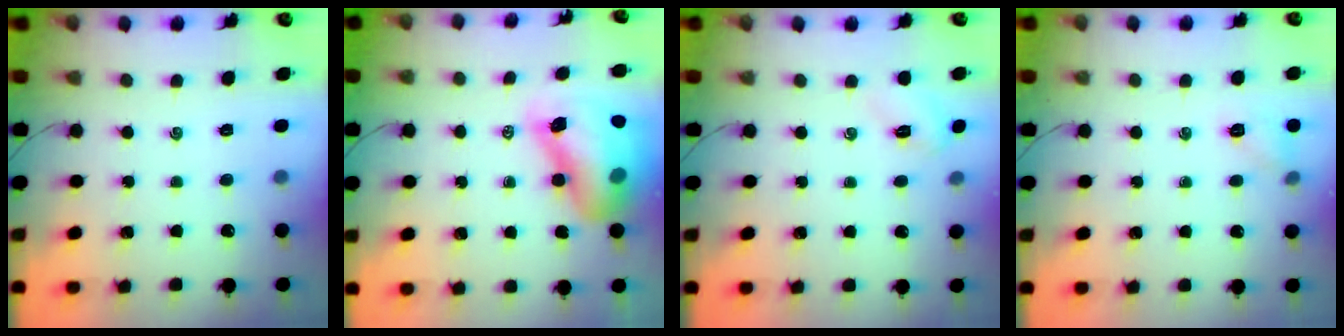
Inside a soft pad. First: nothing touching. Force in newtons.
{"total": 16.1, "press": 15.4, "slide": 4.7}
{"total": 3.6, "press": 3.5, "slide": 1.0}
{"total": 6.4, "press": 6.2, "slide": 1.7}